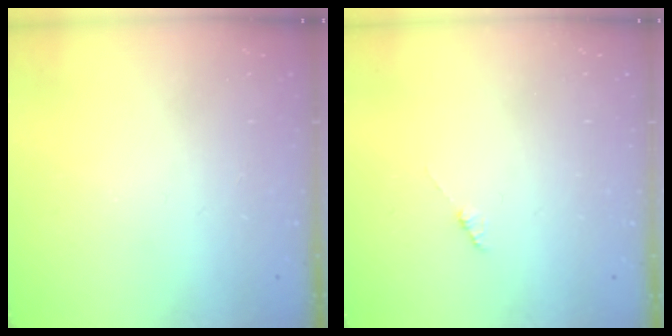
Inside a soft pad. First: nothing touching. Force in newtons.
{"total": 0.9, "press": 0.8, "slide": 0.2}